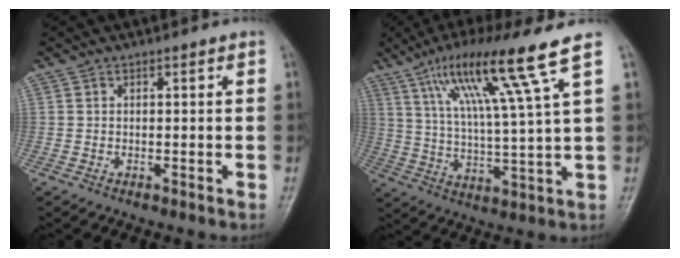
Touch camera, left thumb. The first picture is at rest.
{"total": 15.5, "force": [8.4, 0.1, 13.0], "torque": [-0.231, -0.024, 0.150]}